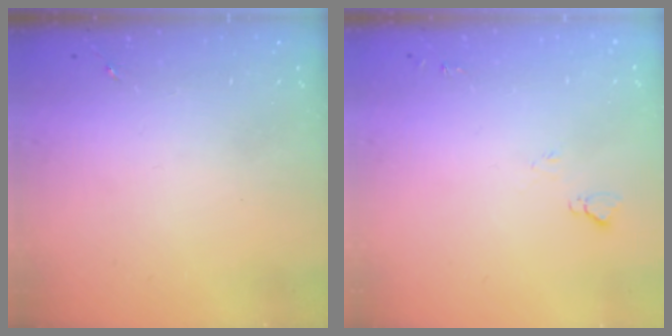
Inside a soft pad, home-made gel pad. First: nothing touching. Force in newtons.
{"total": 4.9, "press": 4.9, "slide": 0.6}